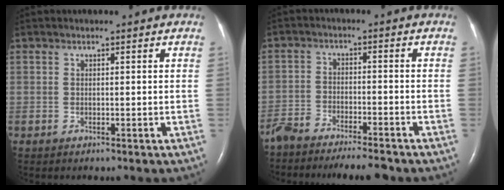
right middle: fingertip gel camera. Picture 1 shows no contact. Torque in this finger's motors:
{"motor_torque": [0.34, -0.33, 0.06, 0.03]}